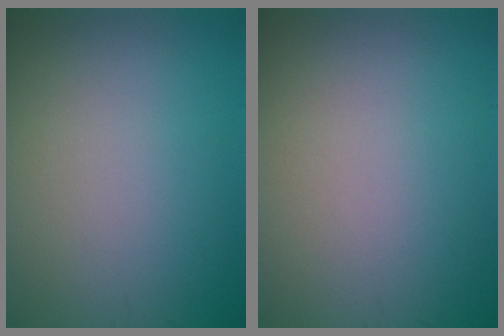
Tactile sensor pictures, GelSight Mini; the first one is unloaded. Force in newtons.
{"total": 0.0}